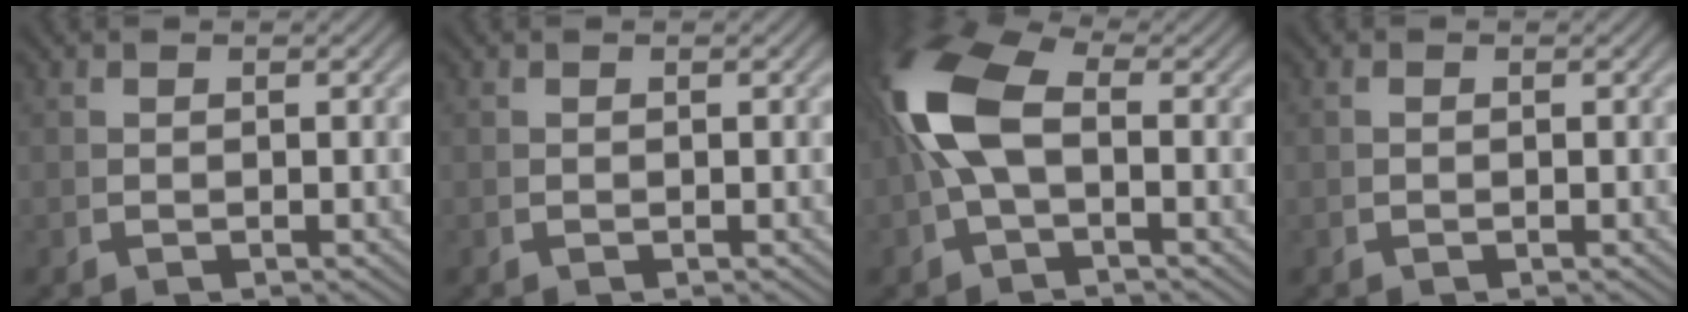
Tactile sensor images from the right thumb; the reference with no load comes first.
{"total": 0.0}
{"total": 6.9, "force": [0.3, 3.8, 5.7], "torque": [-0.125, 0.004, 0.007]}
{"total": 0.0}